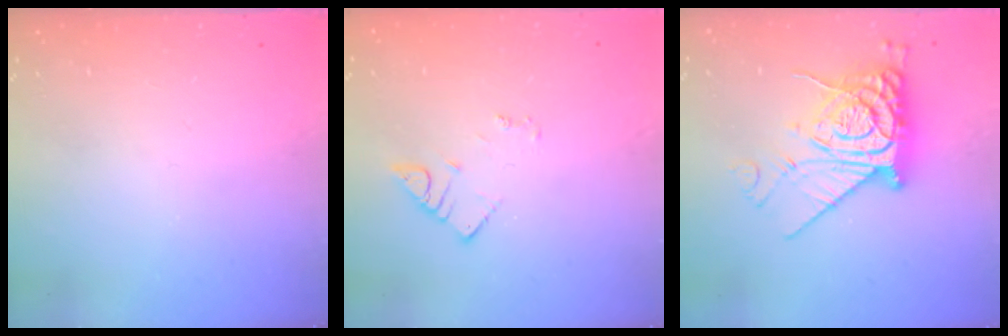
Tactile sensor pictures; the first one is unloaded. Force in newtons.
{"total": 3.4, "press": 3.4, "slide": 0.6}
{"total": 12.6, "press": 12.5, "slide": 1.4}